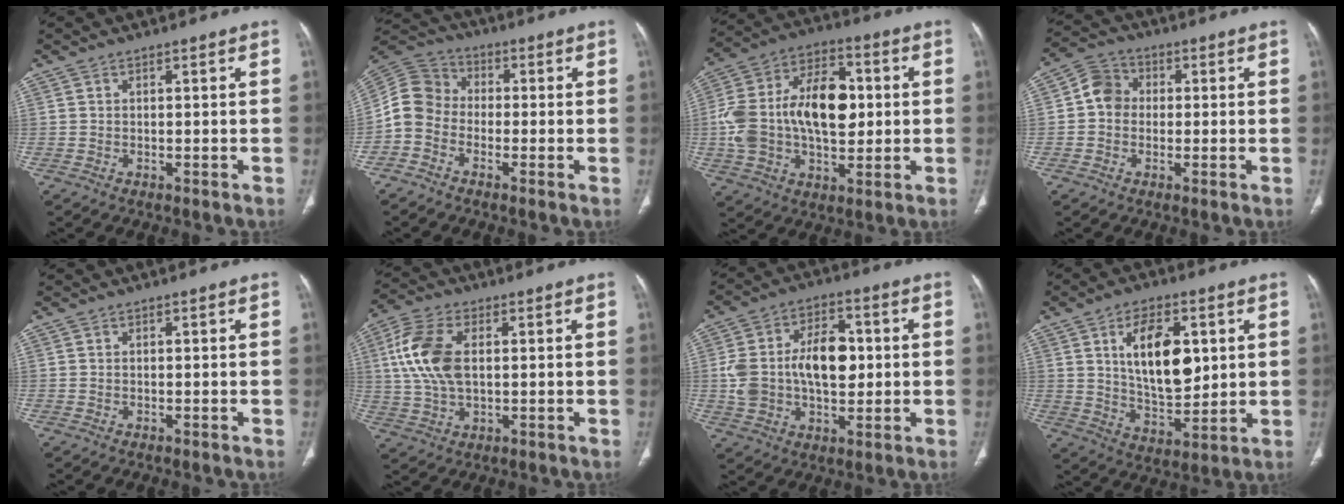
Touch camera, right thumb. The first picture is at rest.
{"total": 8.0, "force": [-2.3, 6.6, 3.8], "torque": [-0.069, 0.034, -0.062]}
{"total": 21.8, "force": [0.9, 13.2, 17.3], "torque": [-0.307, 0.025, 0.018]}
{"total": 6.1, "force": [0.1, 5.4, 2.8], "torque": [-0.030, 0.013, -0.012]}
{"total": 0.0}
{"total": 11.9, "force": [2.1, 6.8, 9.5], "torque": [-0.203, 0.001, 0.038]}
{"total": 15.7, "force": [0.8, 9.9, 12.2], "torque": [-0.192, 0.021, 0.020]}
{"total": 14.6, "force": [3.8, 7.8, 11.8], "torque": [-0.165, -0.026, 0.073]}